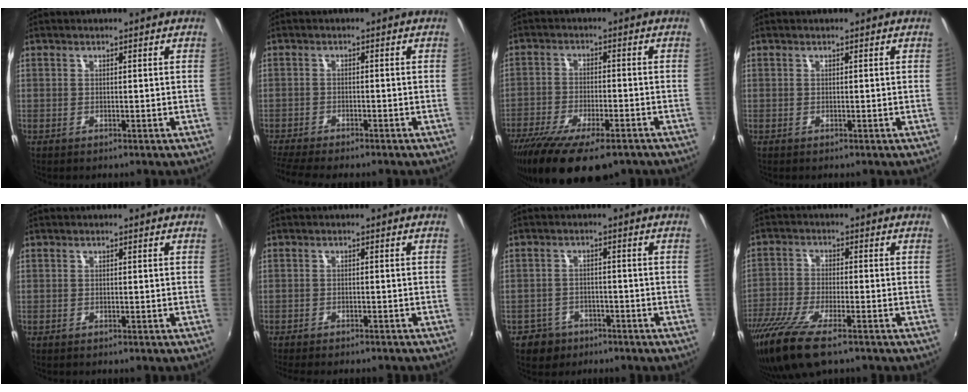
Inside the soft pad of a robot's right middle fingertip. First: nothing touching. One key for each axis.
{"total": 7.8, "fx": -6.8, "fy": 1.0, "fz": 3.5, "tx": -0.093, "ty": -0.031, "tz": -0.115}
{"total": 17.2, "fx": -12.2, "fy": 5.5, "fz": 10.8, "tx": -0.218, "ty": -0.056, "tz": -0.197}
{"total": 0.0}
{"total": 0.0}
{"total": 7.9, "fx": -6.9, "fy": 1.5, "fz": 3.4, "tx": -0.076, "ty": -0.021, "tz": -0.104}
{"total": 5.4, "fx": -3.6, "fy": 4.0, "fz": 0.9, "tx": -0.038, "ty": 0.007, "tz": -0.055}
{"total": 11.6, "fx": -8.2, "fy": 2.7, "fz": 7.8, "tx": -0.177, "ty": -0.043, "tz": -0.161}